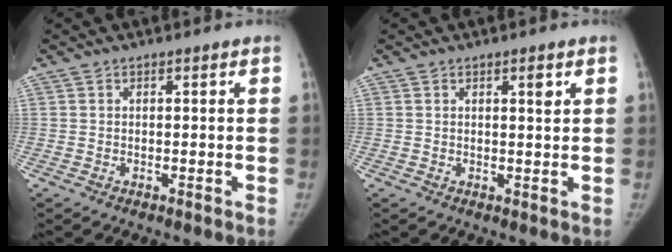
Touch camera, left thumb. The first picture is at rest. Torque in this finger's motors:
{"motor_torque": [-0.14, 0.02, 0.07, 0.14, 0.07]}